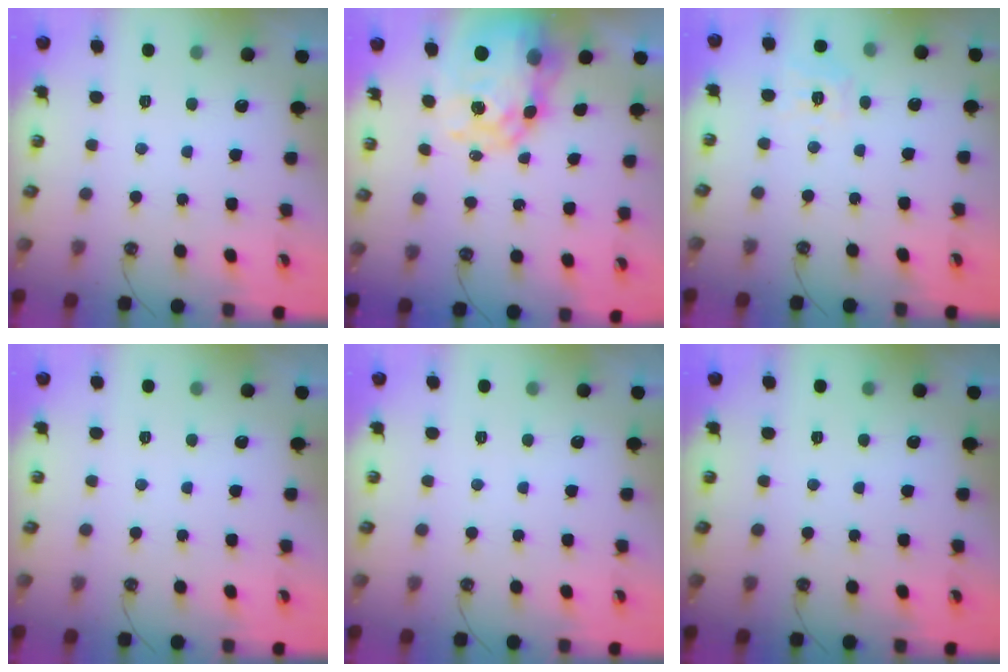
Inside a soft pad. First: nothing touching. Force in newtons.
{"total": 13.2, "press": 13.2, "slide": 1.0}
{"total": 8.9, "press": 8.9, "slide": 1.1}
{"total": 0.0}
{"total": 0.0}
{"total": 0.0}